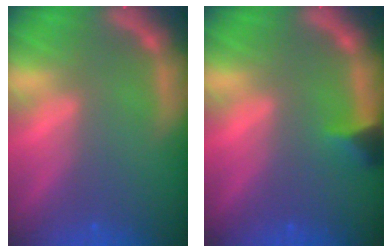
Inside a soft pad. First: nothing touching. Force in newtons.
{"total": 1.9}